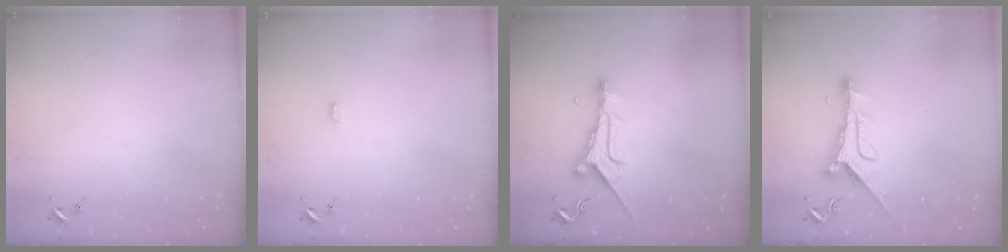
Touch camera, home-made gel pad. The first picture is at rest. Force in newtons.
{"total": 1.9, "press": 1.9, "slide": 0.2}
{"total": 10.2, "press": 10.2, "slide": 0.8}
{"total": 10.1, "press": 10.1, "slide": 0.2}